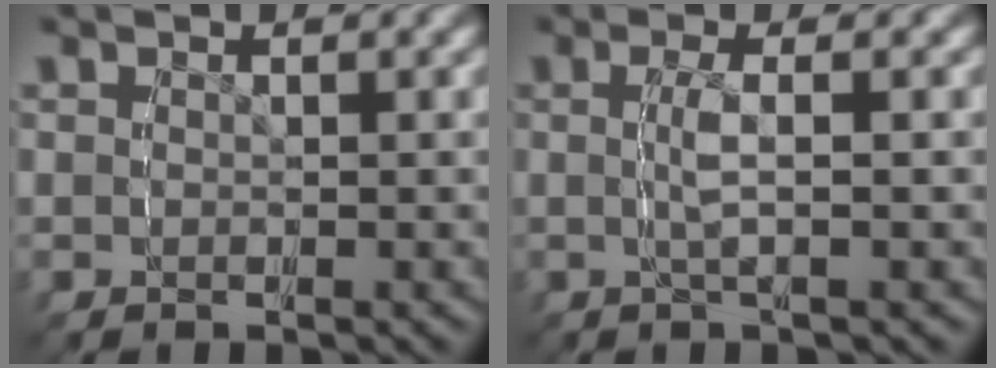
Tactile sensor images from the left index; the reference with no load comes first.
{"total": 2.2, "force": [0.3, -0.3, 2.2], "torque": [-0.044, 0.004, 0.005]}